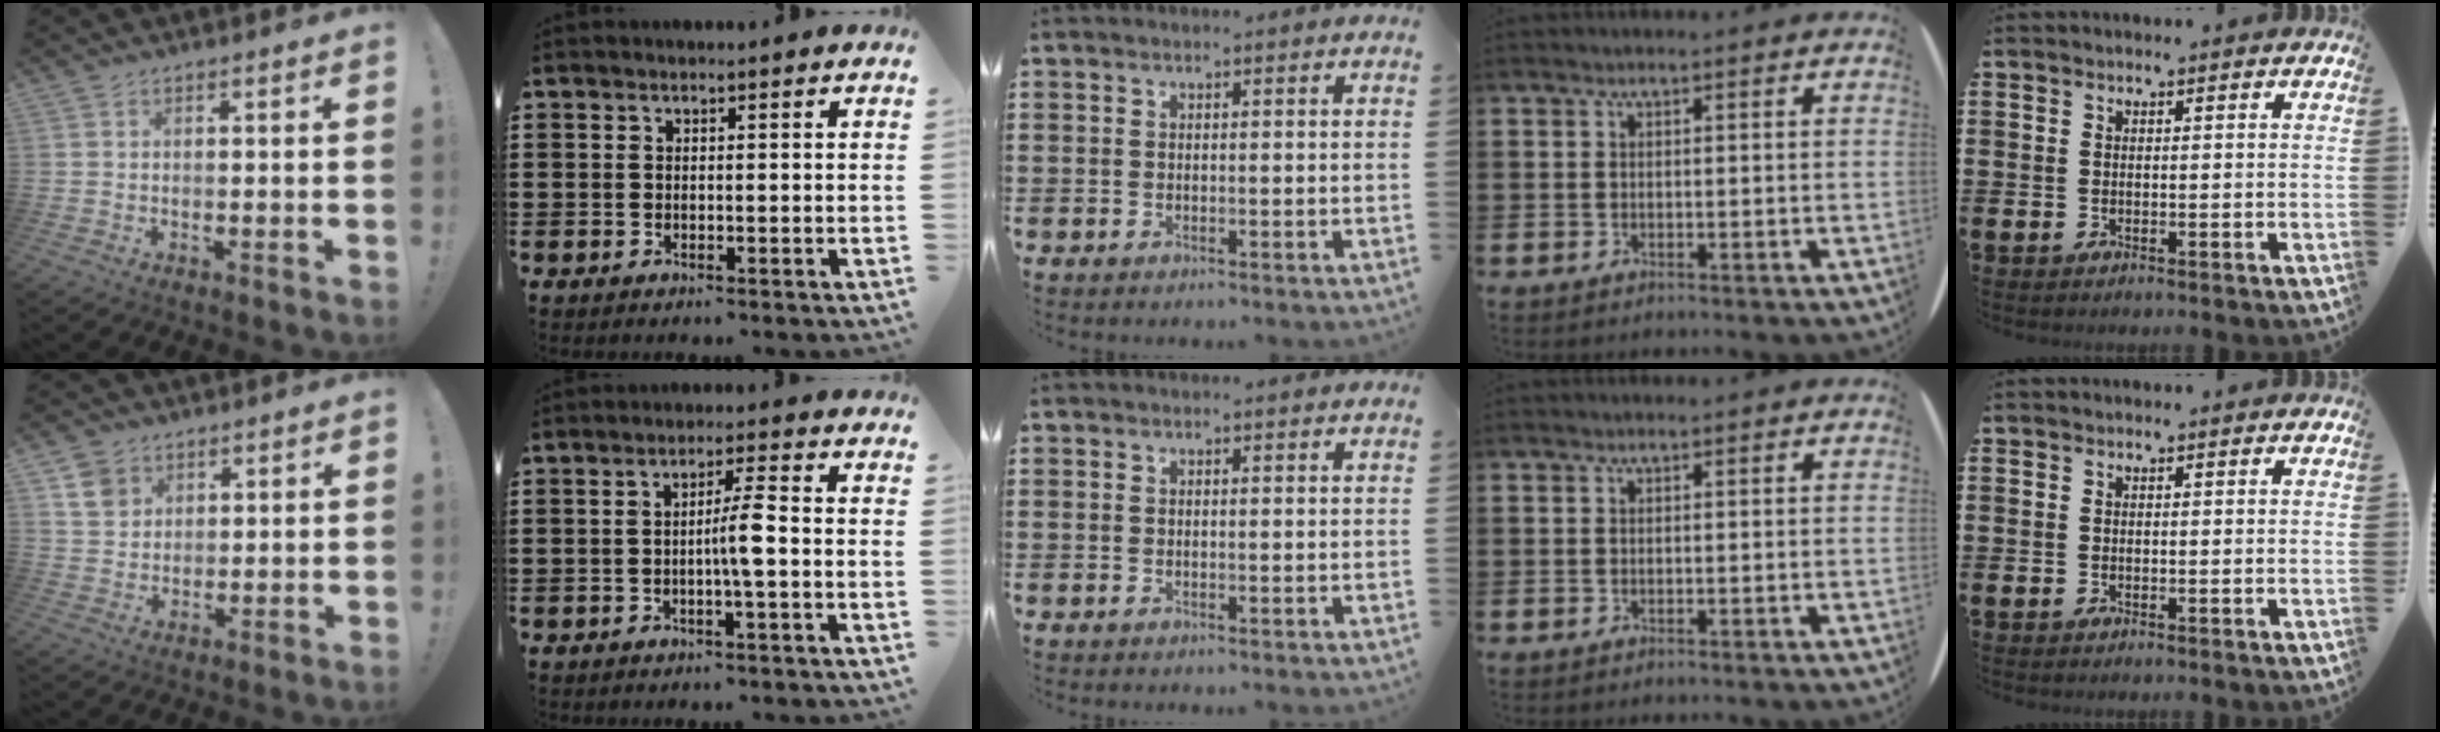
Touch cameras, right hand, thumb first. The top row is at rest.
{"thumb": {"total": 6.3, "force": [3.6, 4.9, 1.6], "torque": [-0.015, -0.015, 0.070]}, "index": {"total": 4.7, "force": [-0.8, -0.1, 4.7], "torque": [-0.084, -0.001, -0.020]}}